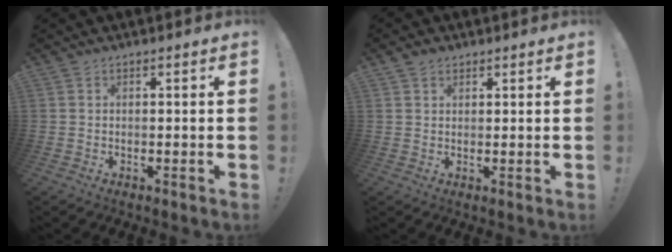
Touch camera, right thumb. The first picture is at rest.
{"total": 2.0, "force": [1.5, 1.2, 0.7], "torque": [-0.006, -0.006, 0.026]}